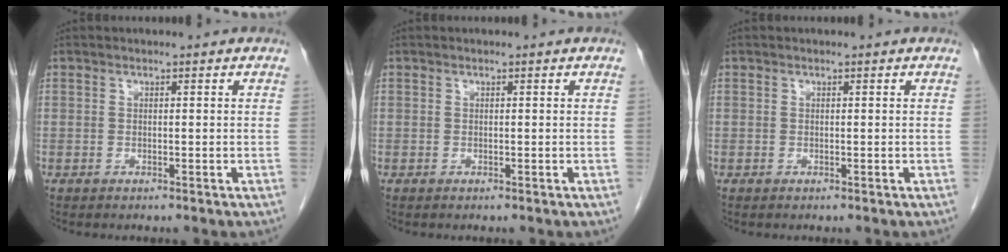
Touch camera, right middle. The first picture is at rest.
{"total": 0.0}
{"total": 0.0}